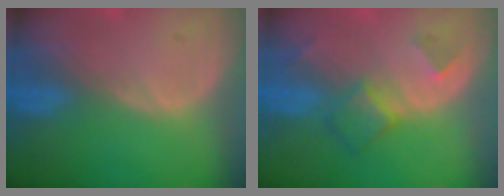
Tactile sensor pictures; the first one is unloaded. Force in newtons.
{"total": 4.9, "press": 4.3, "slide": 2.3}